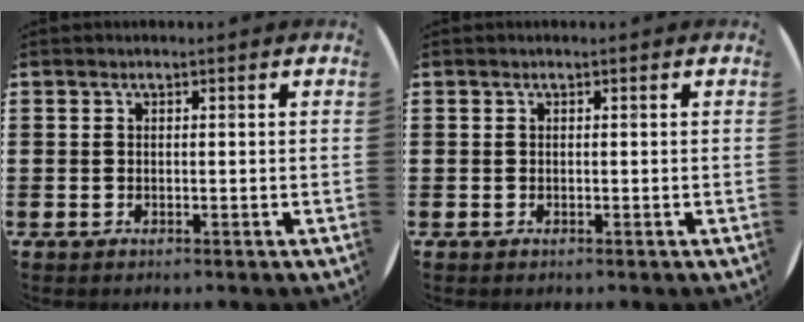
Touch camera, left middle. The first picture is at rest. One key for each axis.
{"total": 0.0}